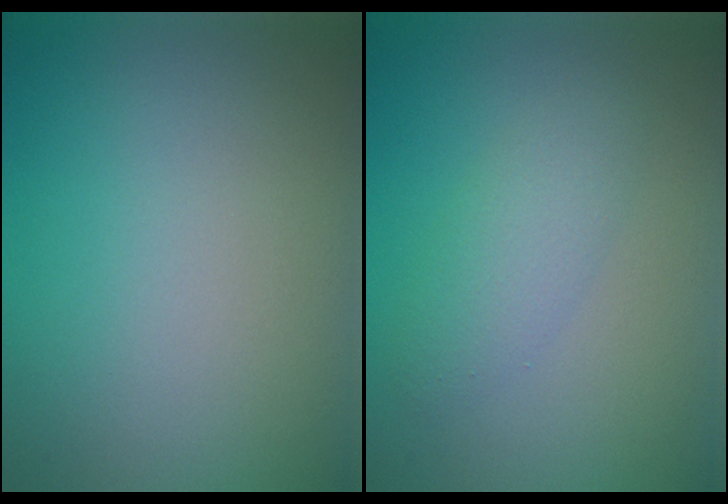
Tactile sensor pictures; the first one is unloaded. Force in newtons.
{"total": 2.3, "press": 2.3, "slide": 0.2}